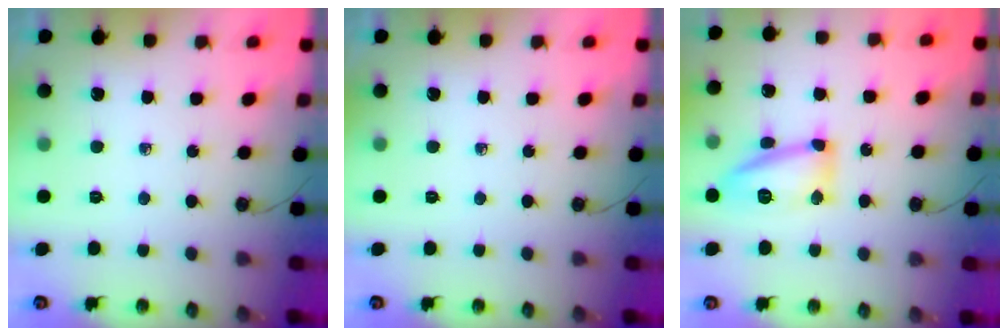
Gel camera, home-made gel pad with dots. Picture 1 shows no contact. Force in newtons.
{"total": 0.0}
{"total": 14.3, "press": 14.3, "slide": 1.4}